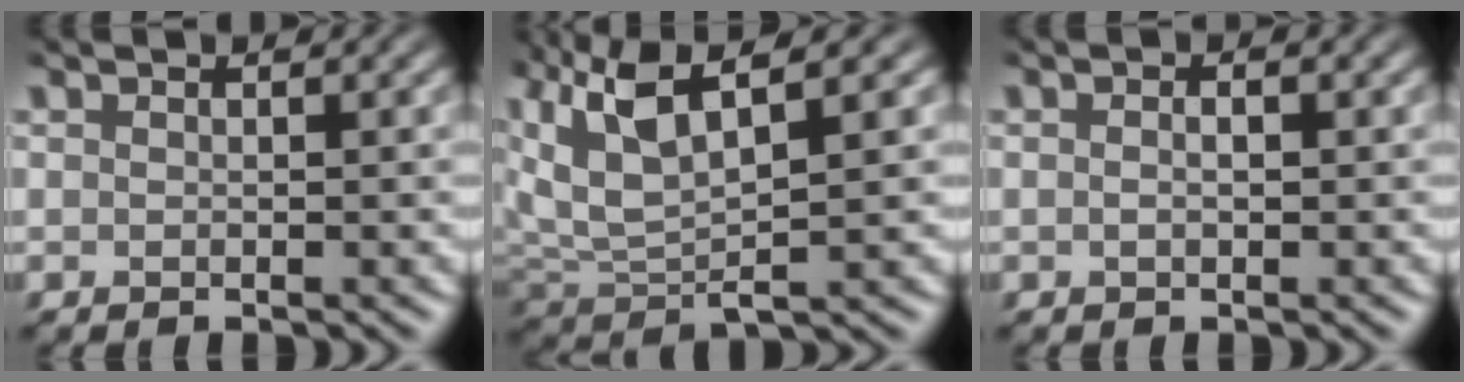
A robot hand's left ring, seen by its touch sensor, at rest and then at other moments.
{"total": 8.2, "force": [4.6, 2.9, 6.1], "torque": [-0.146, 0.013, 0.093]}
{"total": 1.1, "force": [0.2, 0.5, 1.0], "torque": [-0.013, -0.009, 0.002]}